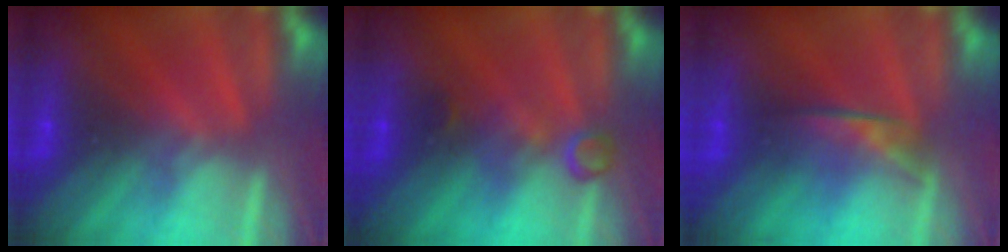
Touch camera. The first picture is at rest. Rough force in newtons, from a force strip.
{"total": 2.9}
{"total": 1.8}